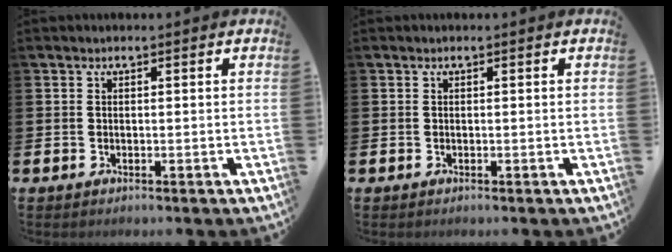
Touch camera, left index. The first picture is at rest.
{"total": 0.0}